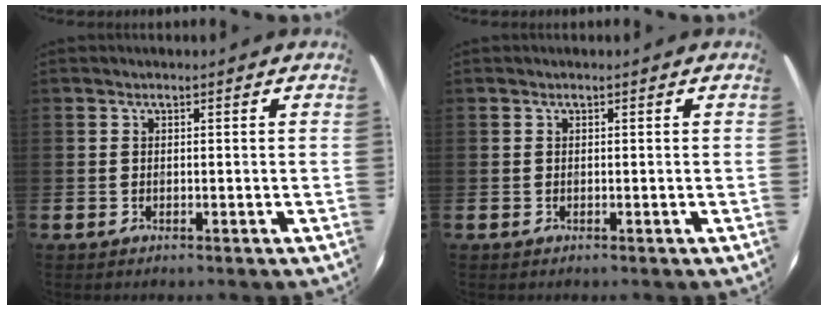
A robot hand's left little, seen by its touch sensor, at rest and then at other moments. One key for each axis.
{"total": 0.0}